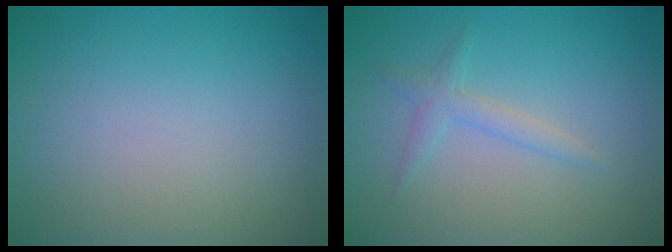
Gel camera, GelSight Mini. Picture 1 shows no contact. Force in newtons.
{"total": 1.5, "press": 1.5, "slide": 0.1}